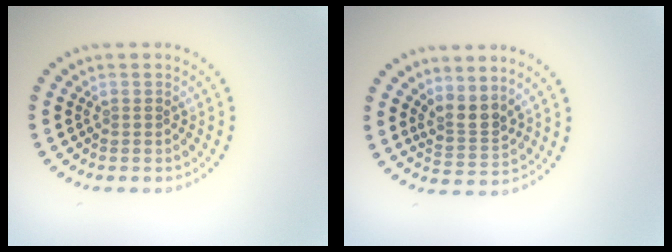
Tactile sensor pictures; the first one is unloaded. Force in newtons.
{"total": 2.7, "press": 1.9, "slide": 1.9}